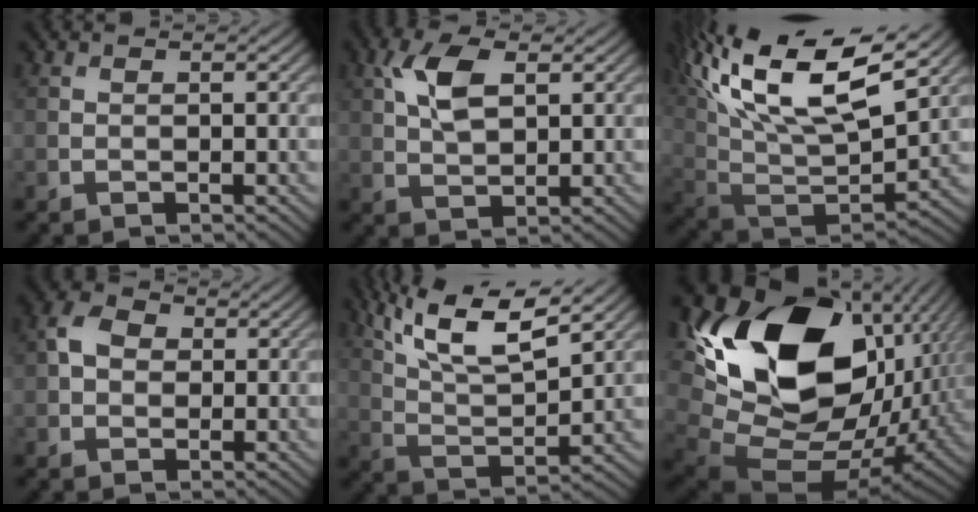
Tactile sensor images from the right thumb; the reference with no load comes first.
{"total": 6.0, "force": [2.1, 3.0, 4.7], "torque": [-0.110, 0.005, 0.038]}
{"total": 19.2, "force": [10.0, 8.1, 14.3], "torque": [-0.310, 0.040, 0.170]}
{"total": 3.6, "force": [0.5, 2.9, 2.1], "torque": [-0.047, 0.007, -0.002]}
{"total": 14.6, "force": [9.4, 4.4, 10.3], "torque": [-0.224, 0.018, 0.148]}
{"total": 20.6, "force": [4.5, 14.2, 14.3], "torque": [-0.303, -0.036, 0.114]}